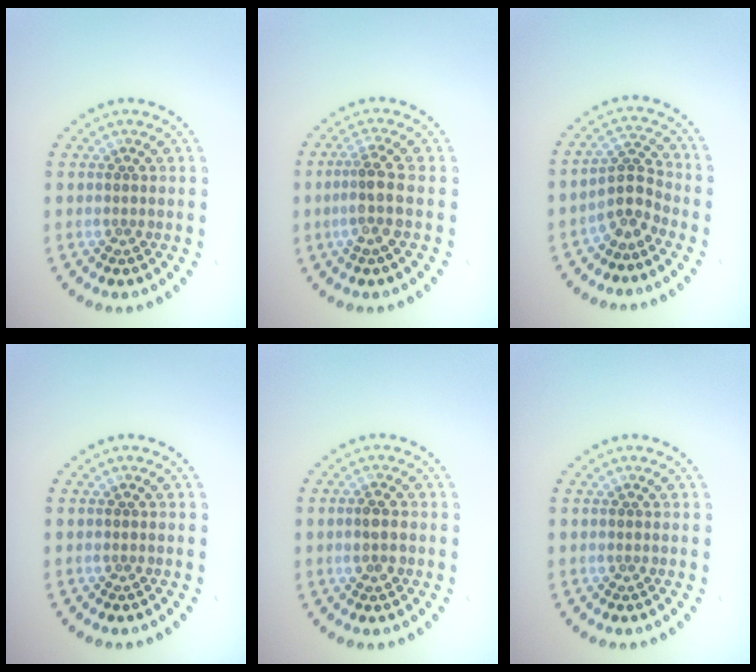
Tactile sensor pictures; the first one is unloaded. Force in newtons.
{"total": 2.6, "press": 2.0, "slide": 1.7}
{"total": 2.8, "press": 2.0, "slide": 1.9}
{"total": 0.0}
{"total": 1.6, "press": 1.6, "slide": 0.3}
{"total": 0.0}